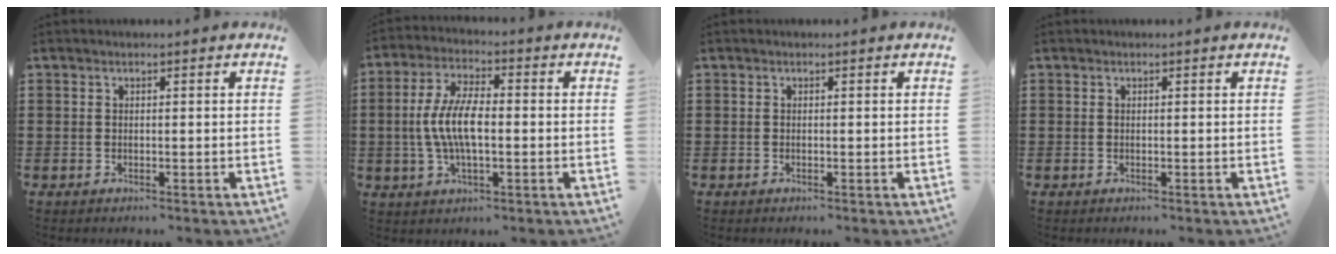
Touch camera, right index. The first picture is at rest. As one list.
[{"total": 8.3, "force": [-0.7, 3.2, 7.6], "torque": [-0.175, -0.007, -0.023]}, {"total": 0.0}, {"total": 0.0}]